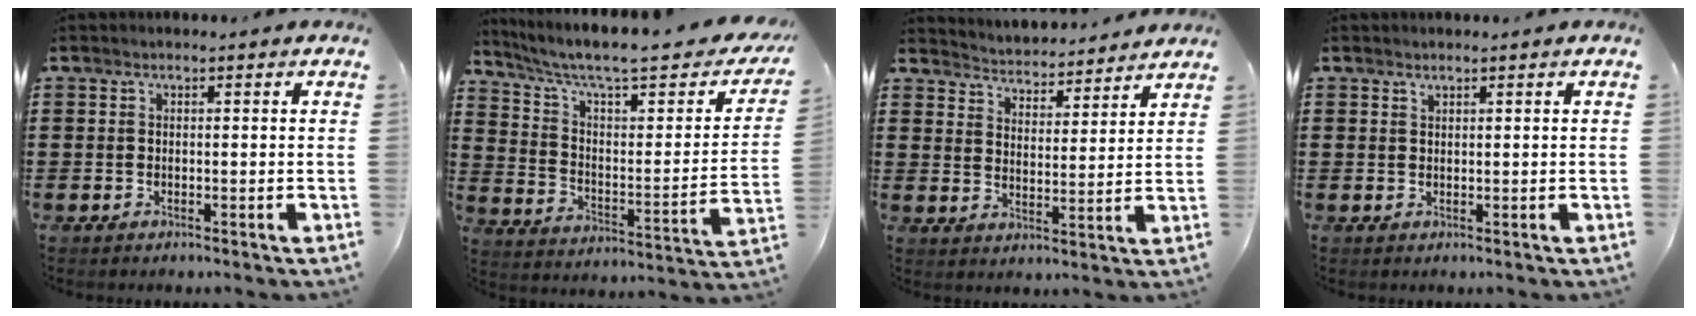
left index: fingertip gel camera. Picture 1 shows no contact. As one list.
[{"total": 8.1, "force": [5.9, 1.4, 5.4], "torque": [-0.120, -0.044, 0.093]}, {"total": 3.8, "force": [3.7, 0.2, -0.7], "torque": [-0.006, -0.025, 0.064]}, {"total": 0.7, "force": [0.6, 0.1, 0.3], "torque": [-0.008, -0.002, 0.013]}]